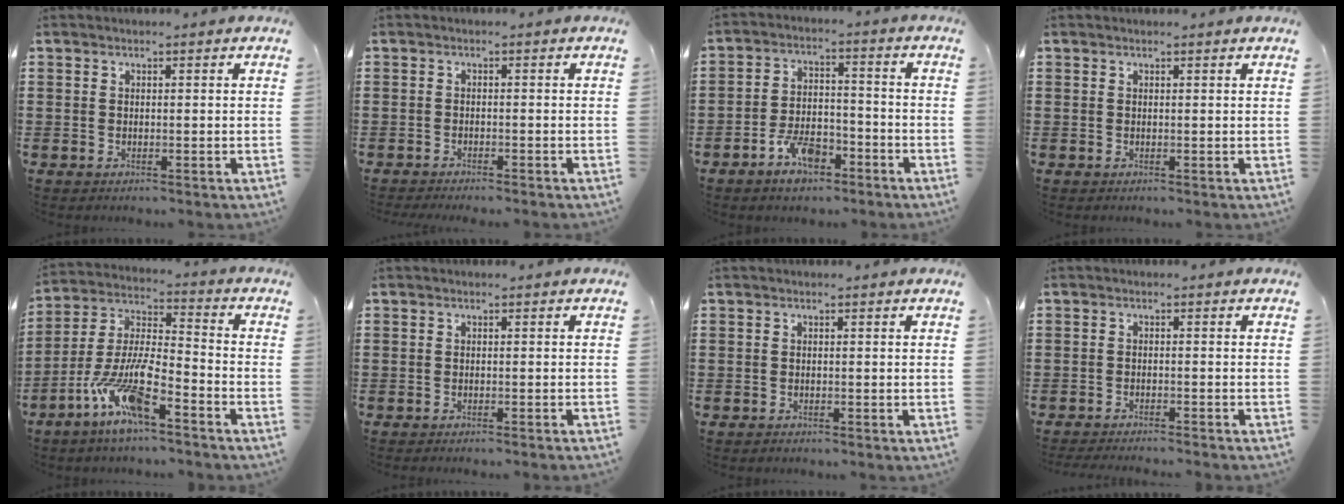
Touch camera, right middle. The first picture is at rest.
{"total": 1.1, "force": [-1.1, 0.0, 0.1], "torque": [-0.004, 0.000, -0.021]}
{"total": 6.2, "force": [-4.4, 2.8, 3.5], "torque": [-0.067, 0.015, -0.083]}
{"total": 0.0}
{"total": 11.4, "force": [-7.6, 2.0, 8.3], "torque": [-0.184, -0.006, -0.151]}
{"total": 0.6, "force": [-0.6, -0.2, 0.2], "torque": [-0.004, -0.001, -0.012]}
{"total": 0.5, "force": [-0.5, 0.3, -0.1], "torque": [0.001, 0.004, -0.012]}
{"total": 1.8, "force": [-1.7, -0.3, 0.3], "torque": [-0.004, 0.002, -0.035]}